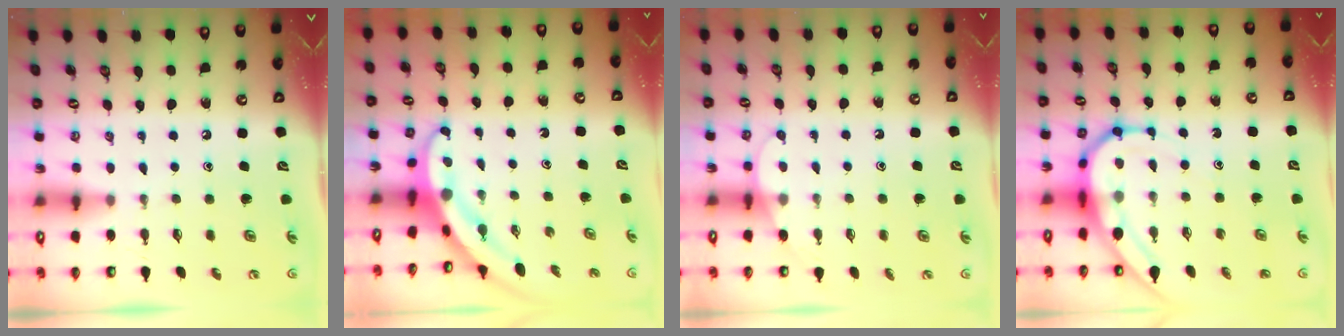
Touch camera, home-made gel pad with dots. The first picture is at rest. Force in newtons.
{"total": 3.9, "press": 3.8, "slide": 0.6}
{"total": 4.1, "press": 4.1, "slide": 0.4}
{"total": 9.1, "press": 9.1, "slide": 0.8}